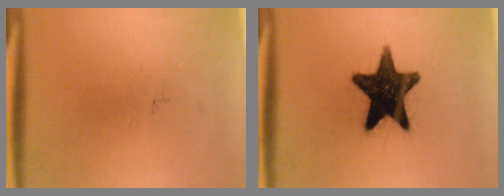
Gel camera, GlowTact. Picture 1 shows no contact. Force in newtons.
{"total": 16.6}